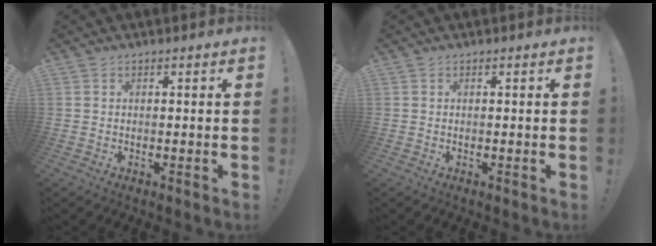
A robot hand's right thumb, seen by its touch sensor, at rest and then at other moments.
{"total": 0.0}